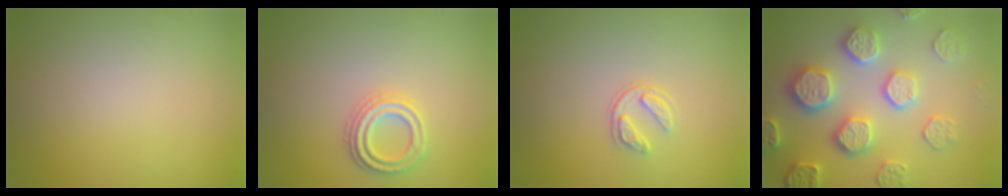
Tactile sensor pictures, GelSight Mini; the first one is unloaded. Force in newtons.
{"total": 2.5, "press": 2.4, "slide": 0.4}
{"total": 1.7, "press": 1.1, "slide": 1.3}
{"total": 6.0, "press": 5.5, "slide": 2.4}